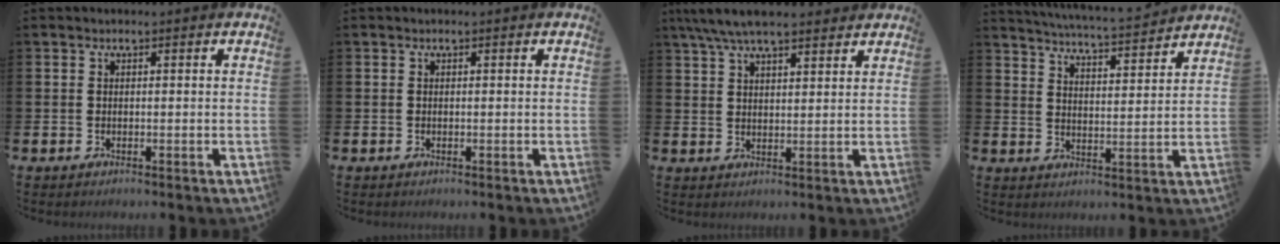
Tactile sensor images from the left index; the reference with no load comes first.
{"total": 0.0}
{"total": 6.4, "force": [5.7, 1.5, 2.7], "torque": [-0.073, -0.011, 0.106]}
{"total": 5.3, "force": [5.3, -0.5, 0.7], "torque": [-0.030, -0.046, 0.089]}